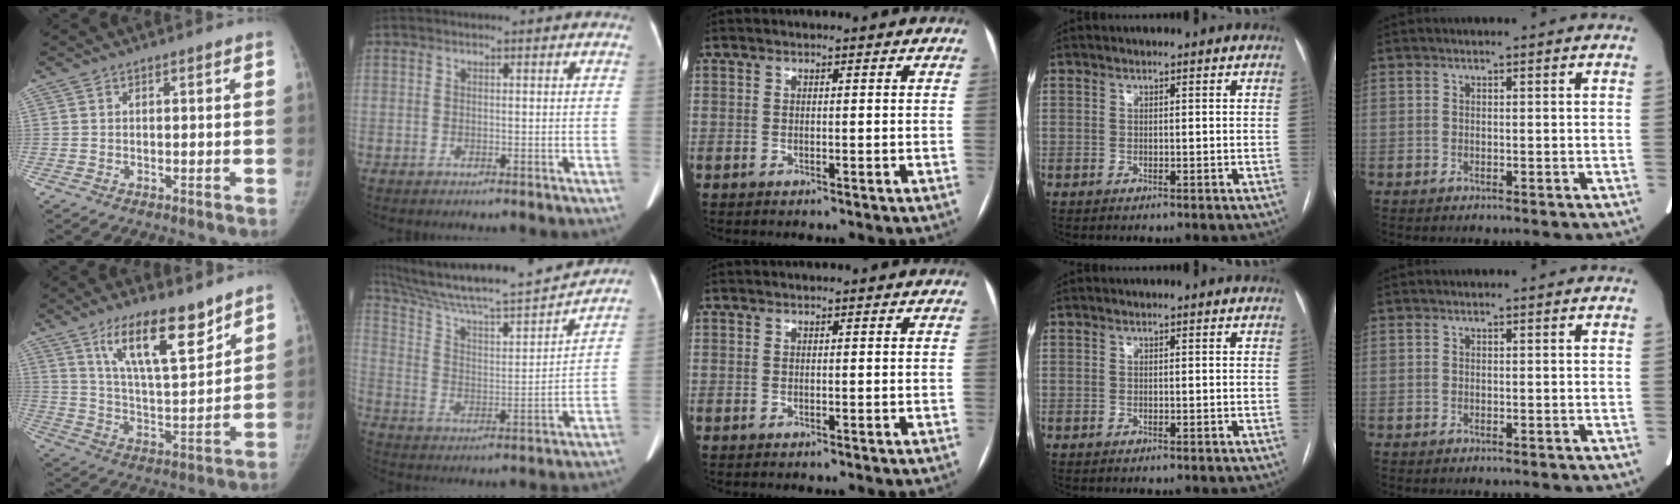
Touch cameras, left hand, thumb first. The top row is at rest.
{"thumb": {"total": 14.9, "force": [9.8, 4.4, 10.3], "torque": [-0.146, -0.065, 0.177]}, "index": {"total": 19.2, "force": [17.1, 0.9, 8.7], "torque": [-0.157, 0.004, 0.277]}}